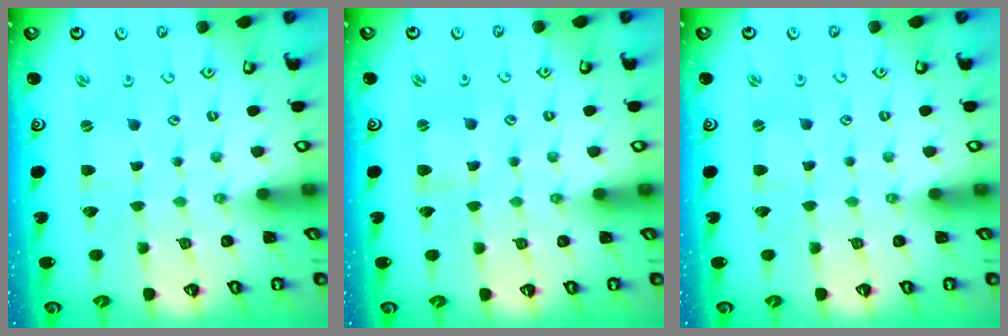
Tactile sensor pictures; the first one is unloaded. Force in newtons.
{"total": 1.7, "press": 1.7, "slide": 0.2}
{"total": 1.3, "press": 1.3, "slide": 0.4}